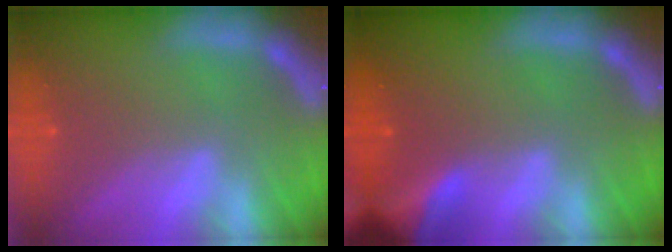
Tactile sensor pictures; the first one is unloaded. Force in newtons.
{"total": 5.9}